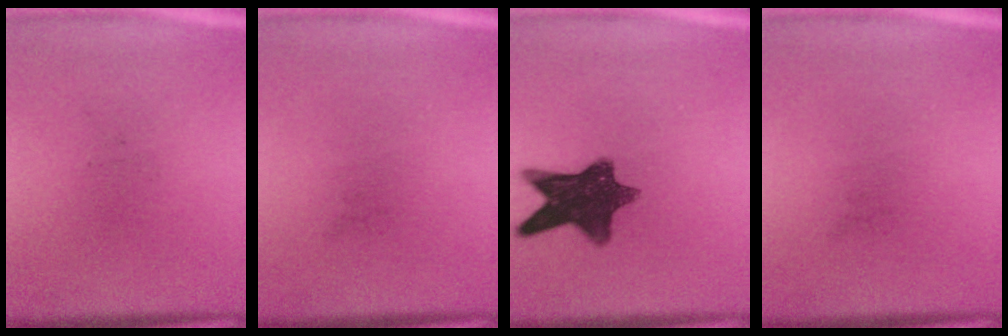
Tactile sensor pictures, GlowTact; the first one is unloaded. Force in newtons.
{"total": 0.0}
{"total": 10.8}
{"total": 0.0}